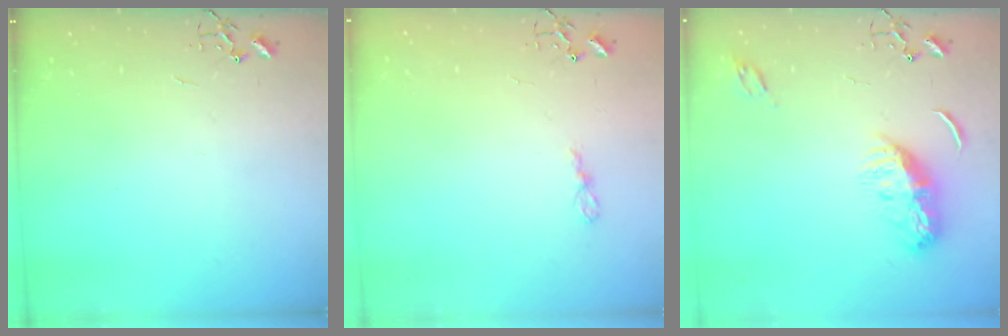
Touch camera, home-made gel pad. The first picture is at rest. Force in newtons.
{"total": 4.4, "press": 4.4, "slide": 0.6}
{"total": 10.4, "press": 10.4, "slide": 0.0}